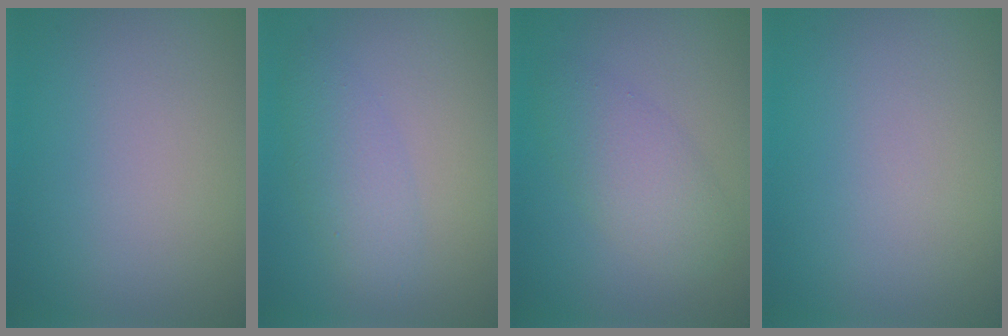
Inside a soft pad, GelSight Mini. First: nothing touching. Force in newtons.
{"total": 3.0, "press": 3.0, "slide": 0.0}
{"total": 3.7, "press": 3.7, "slide": 0.1}
{"total": 0.0}